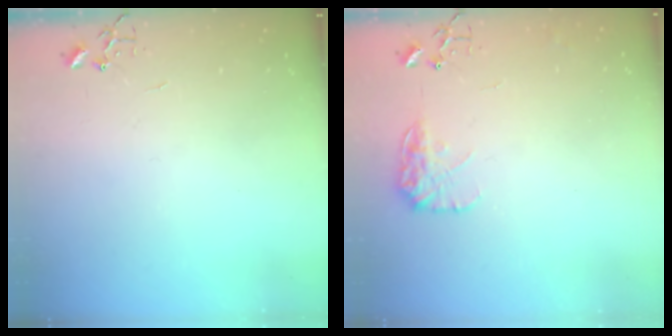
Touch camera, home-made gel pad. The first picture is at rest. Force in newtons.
{"total": 11.4, "press": 11.3, "slide": 0.4}